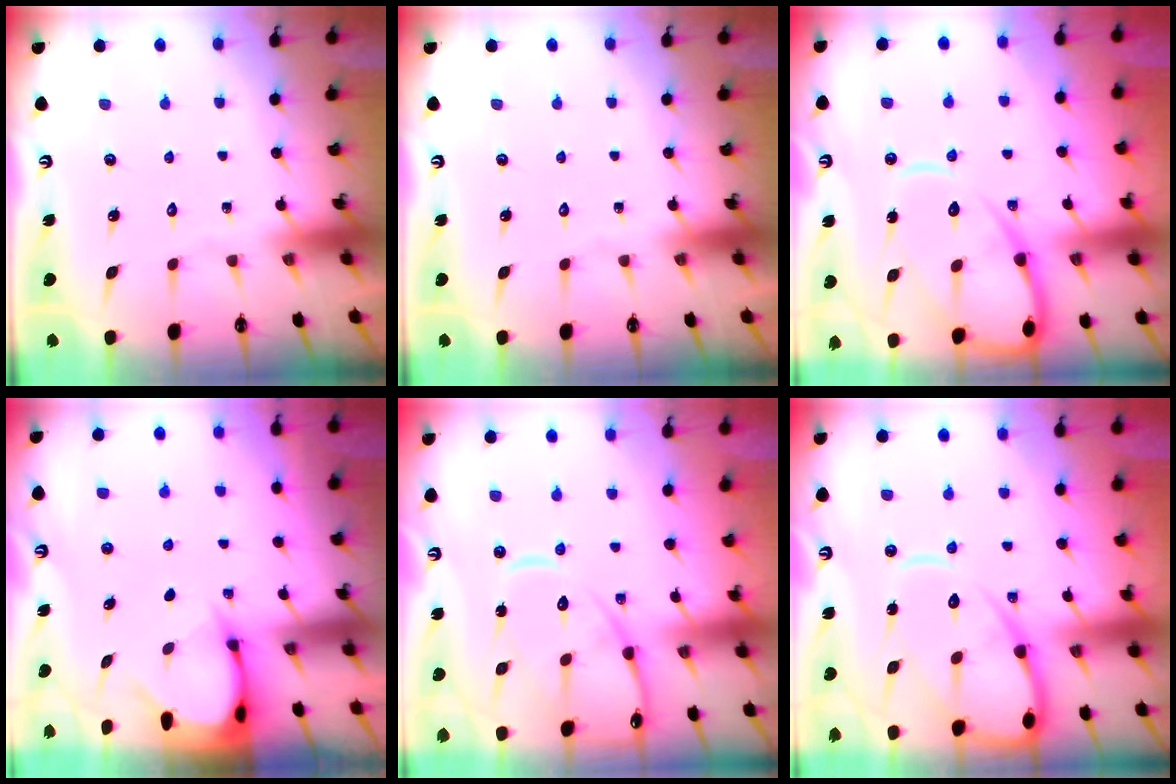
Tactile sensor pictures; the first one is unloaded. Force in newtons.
{"total": 0.0}
{"total": 13.6, "press": 13.6, "slide": 1.3}
{"total": 3.5, "press": 3.5, "slide": 0.3}
{"total": 14.1, "press": 14.1, "slide": 1.1}
{"total": 13.6, "press": 13.6, "slide": 1.3}